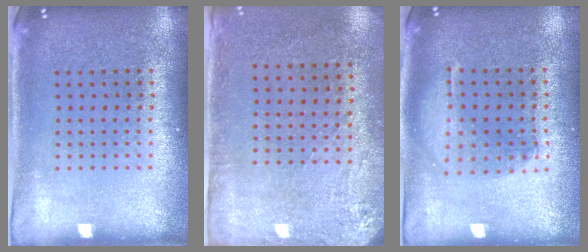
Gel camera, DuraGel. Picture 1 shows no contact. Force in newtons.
{"total": 2.8, "press": 2.3, "slide": 1.6}
{"total": 1.4, "press": 1.3, "slide": 0.4}